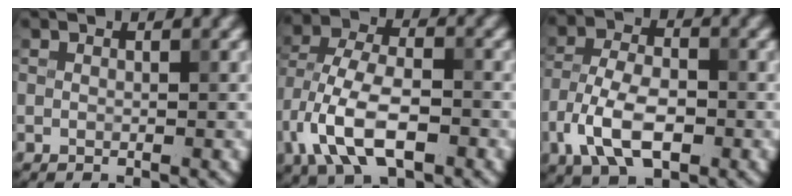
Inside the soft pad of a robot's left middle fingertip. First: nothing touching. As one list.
[{"total": 8.8, "force": [-3.8, 4.5, 6.5], "torque": [-0.132, 0.006, -0.079]}, {"total": 7.0, "force": [-3.0, 3.7, 5.1], "torque": [-0.104, 0.000, -0.065]}]